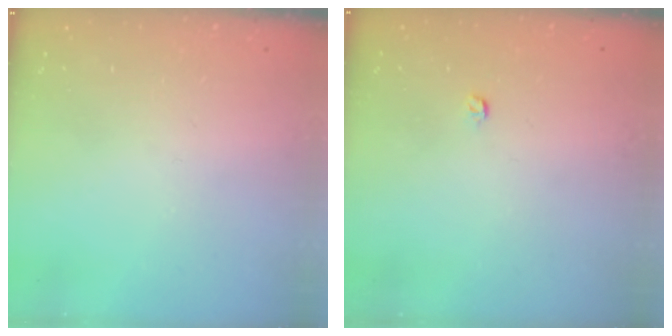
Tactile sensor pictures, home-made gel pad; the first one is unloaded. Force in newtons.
{"total": 3.0, "press": 2.9, "slide": 0.4}